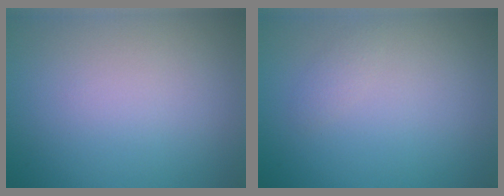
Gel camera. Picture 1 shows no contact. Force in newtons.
{"total": 0.7, "press": 0.7, "slide": 0.0}